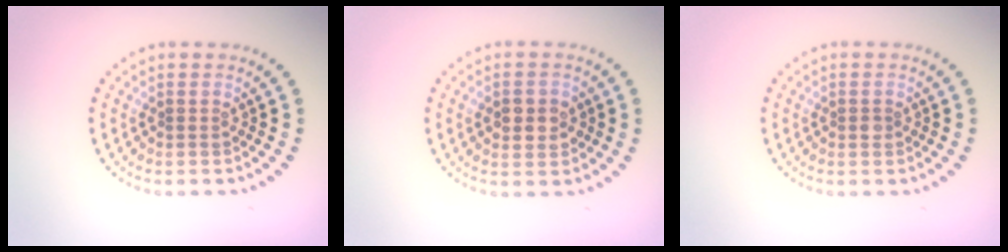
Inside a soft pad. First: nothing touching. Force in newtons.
{"total": 2.4, "press": 2.4, "slide": 0.2}
{"total": 0.6, "press": 0.6, "slide": 0.2}